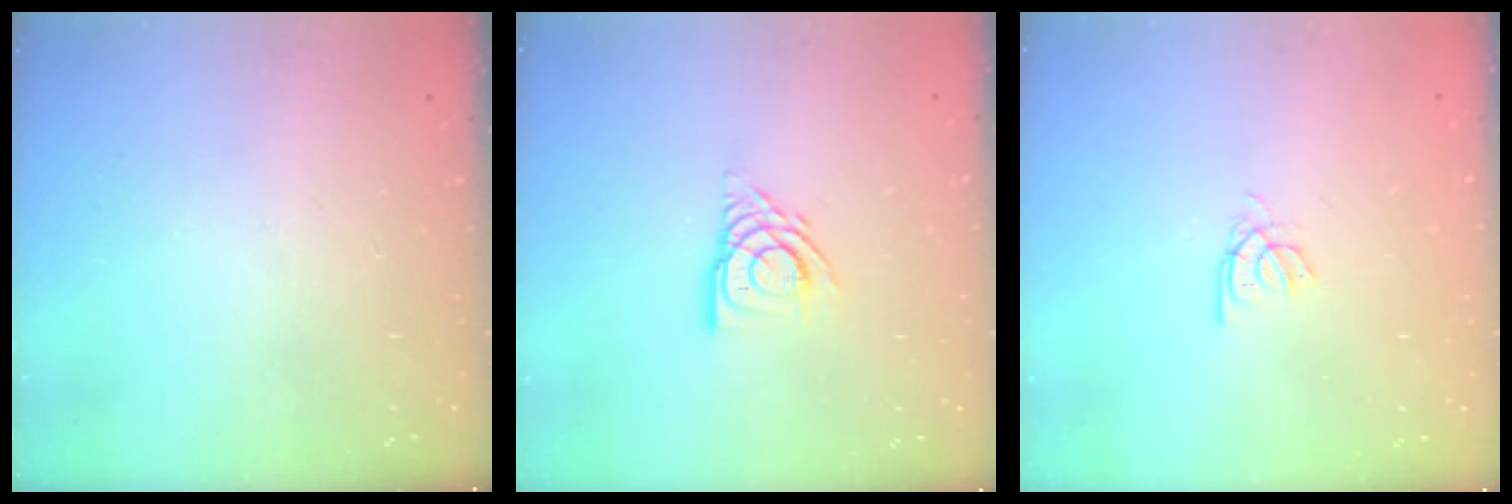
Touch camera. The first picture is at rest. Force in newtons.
{"total": 10.5, "press": 10.4, "slide": 1.3}
{"total": 2.2, "press": 2.2, "slide": 0.2}